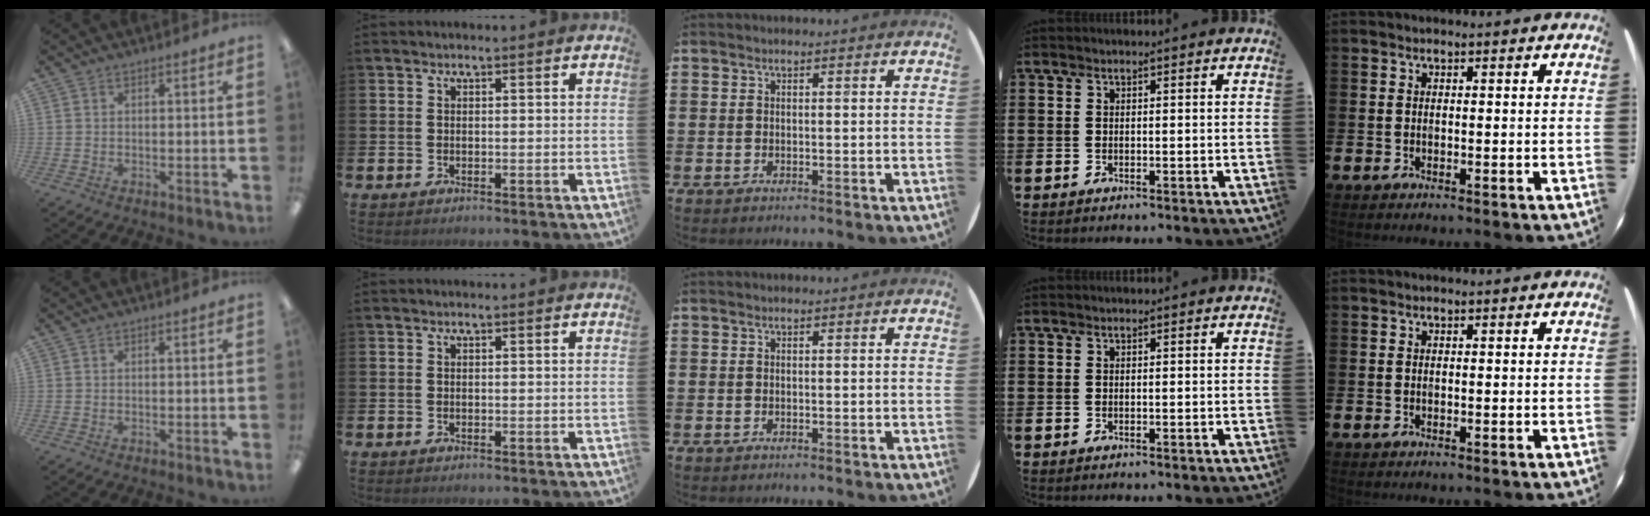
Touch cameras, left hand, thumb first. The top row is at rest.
{}